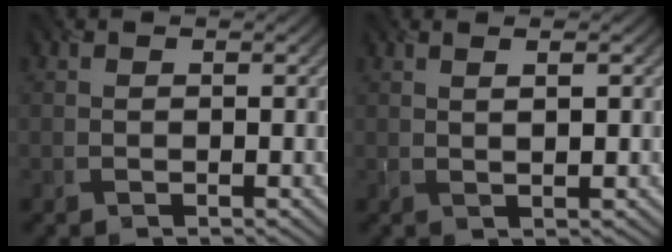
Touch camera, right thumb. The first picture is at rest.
{"total": 1.0, "force": [0.7, 0.1, 0.8], "torque": [-0.010, 0.006, 0.015]}